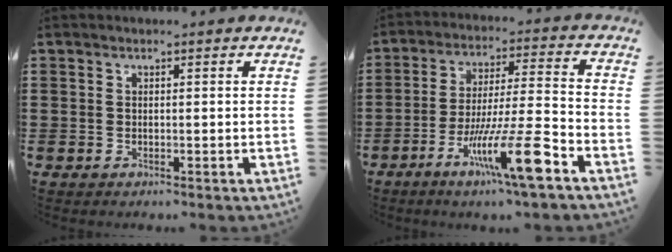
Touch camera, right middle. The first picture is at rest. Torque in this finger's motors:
{"motor_torque": [2.14, 0.00, 1.05, 0.21]}